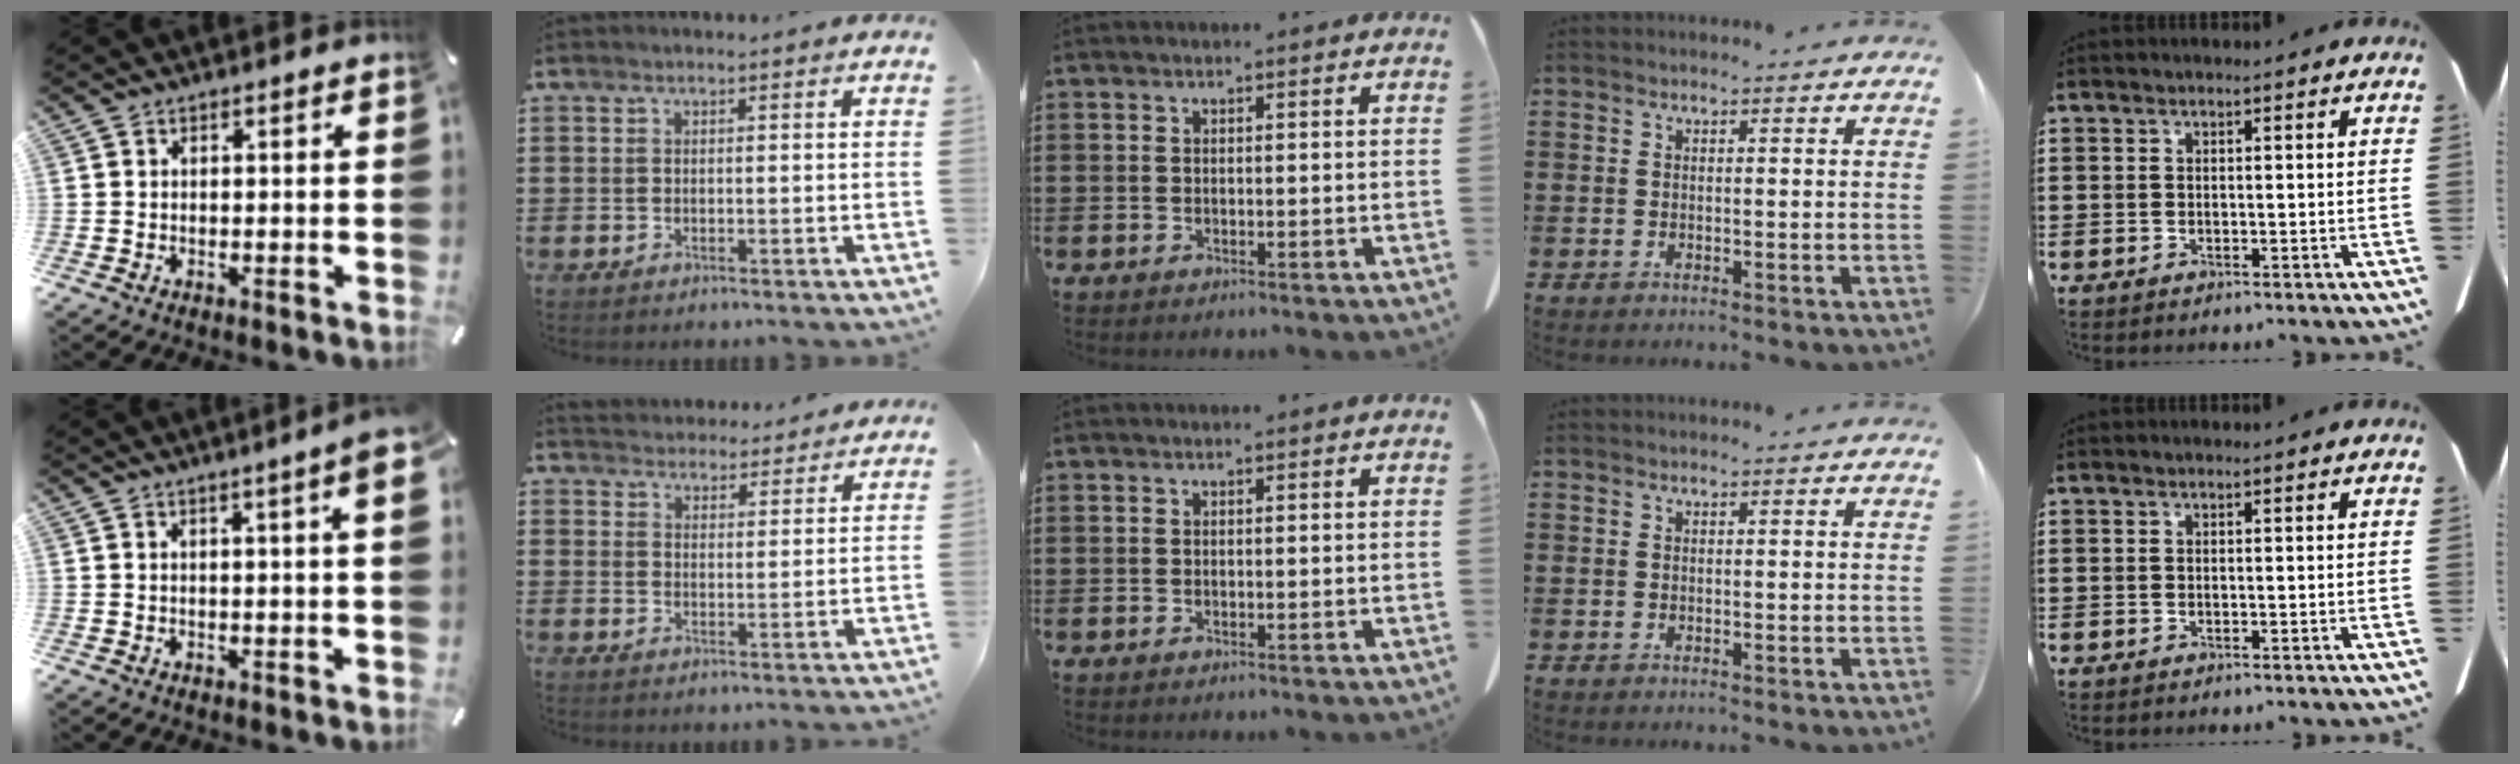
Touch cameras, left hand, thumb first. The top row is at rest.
{"thumb": {"total": 5.2, "force": [2.1, 0.4, 4.7], "torque": [-0.073, -0.004, 0.032]}, "index": {"total": 3.7, "force": [3.7, 0.4, -0.6], "torque": [-0.005, -0.020, 0.065]}}